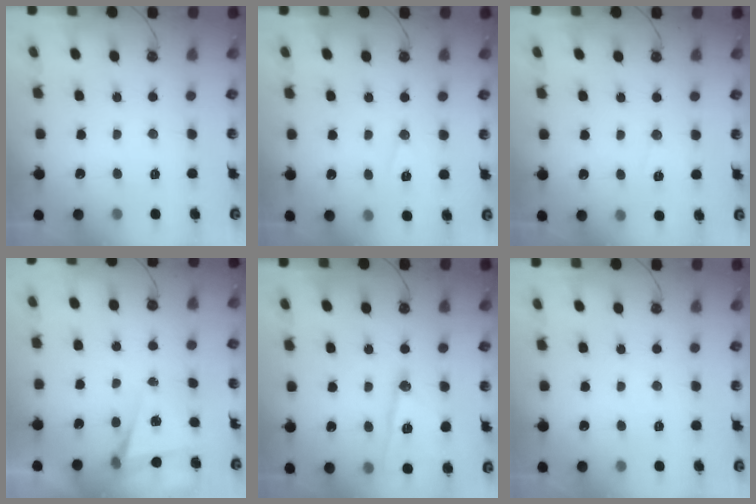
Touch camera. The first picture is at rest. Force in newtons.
{"total": 6.7, "press": 4.9, "slide": 4.6}
{"total": 5.9, "press": 4.0, "slide": 4.4}
{"total": 5.8, "press": 4.0, "slide": 4.2}
{"total": 13.3, "press": 13.2, "slide": 0.7}
{"total": 0.0}